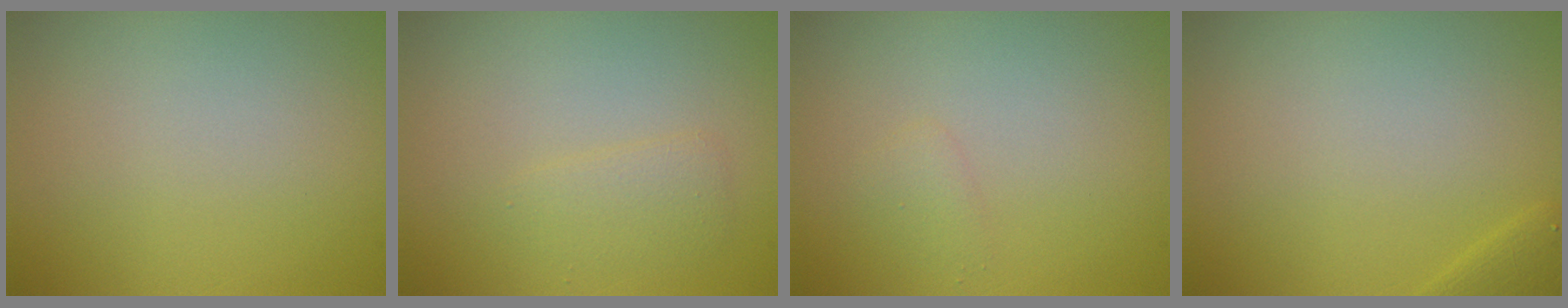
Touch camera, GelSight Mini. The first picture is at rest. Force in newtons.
{"total": 1.4, "press": 1.4, "slide": 0.2}
{"total": 0.8, "press": 0.8, "slide": 0.0}
{"total": 1.2, "press": 1.2, "slide": 0.1}